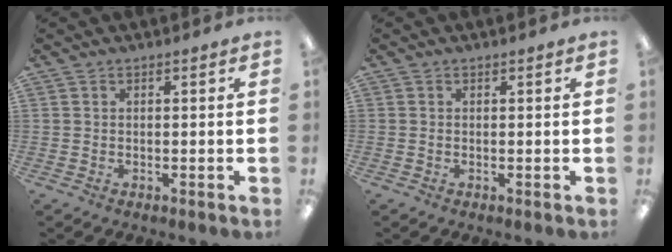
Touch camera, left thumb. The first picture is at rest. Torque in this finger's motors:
{"motor_torque": [-0.33, 0.19, -0.16, 0.14, 0.00]}